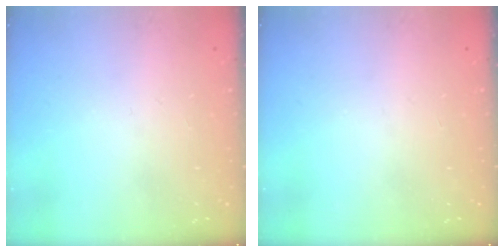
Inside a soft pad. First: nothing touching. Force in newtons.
{"total": 0.0}